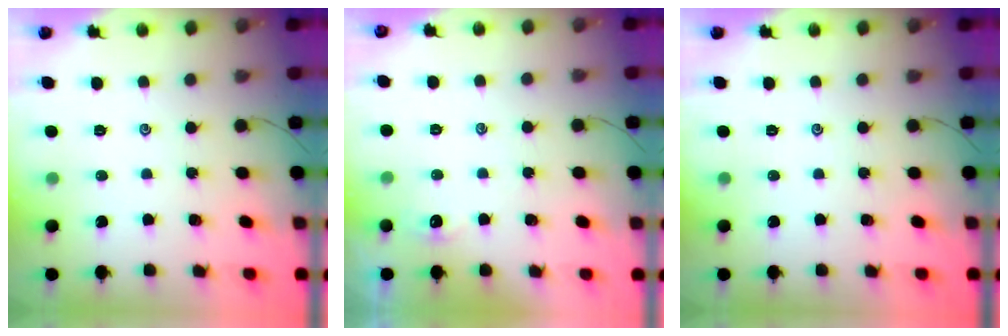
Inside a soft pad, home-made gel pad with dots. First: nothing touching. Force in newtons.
{"total": 2.4, "press": 2.4, "slide": 0.3}
{"total": 0.0}